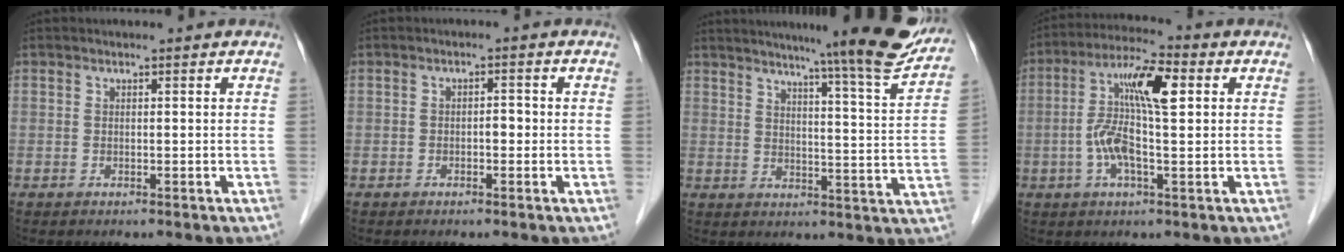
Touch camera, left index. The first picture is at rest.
{"total": 1.3, "force": [-0.3, 0.8, 1.1], "torque": [-0.015, 0.005, -0.007]}
{"total": 17.6, "force": [15.3, -0.5, 8.8], "torque": [-0.114, -0.047, 0.184]}
{"total": 10.1, "force": [1.1, 1.8, 9.9], "torque": [-0.201, 0.022, 0.013]}